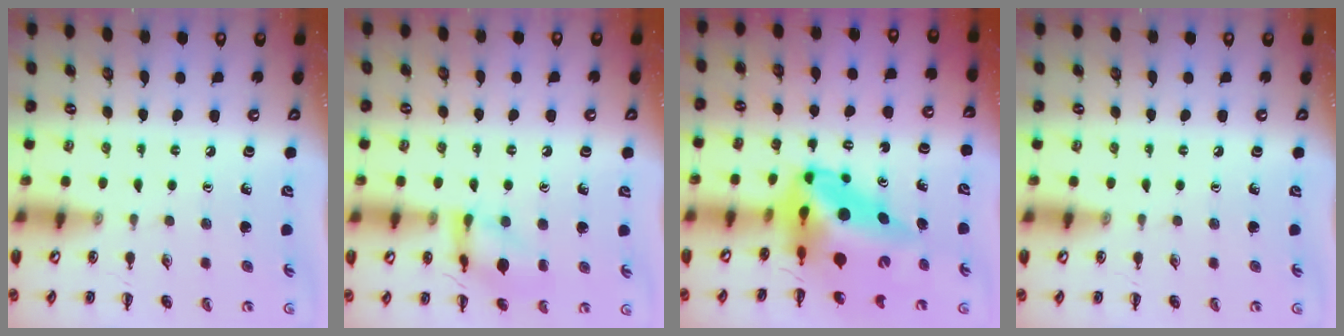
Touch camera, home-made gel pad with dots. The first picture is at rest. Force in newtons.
{"total": 11.6, "press": 11.5, "slide": 0.9}
{"total": 11.1, "press": 10.6, "slide": 3.4}
{"total": 0.0}